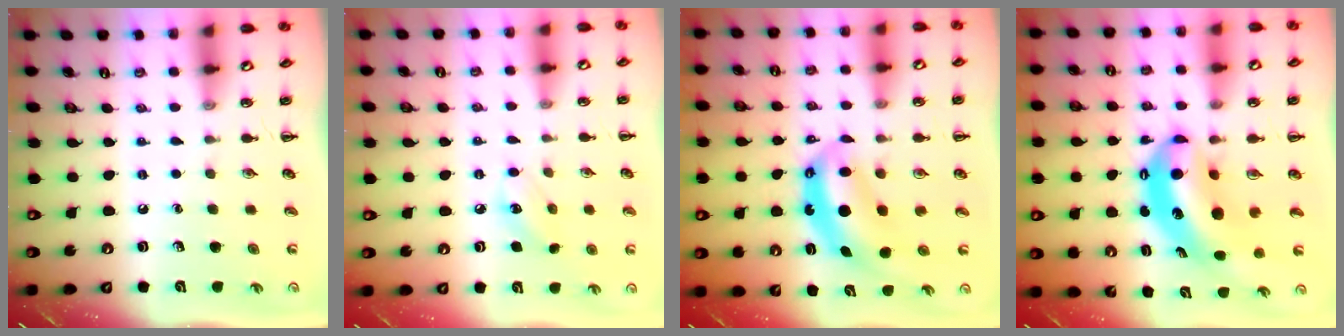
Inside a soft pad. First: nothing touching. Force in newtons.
{"total": 7.0, "press": 6.9, "slide": 1.5}
{"total": 6.8, "press": 6.7, "slide": 1.1}
{"total": 9.6, "press": 9.3, "slide": 2.3}